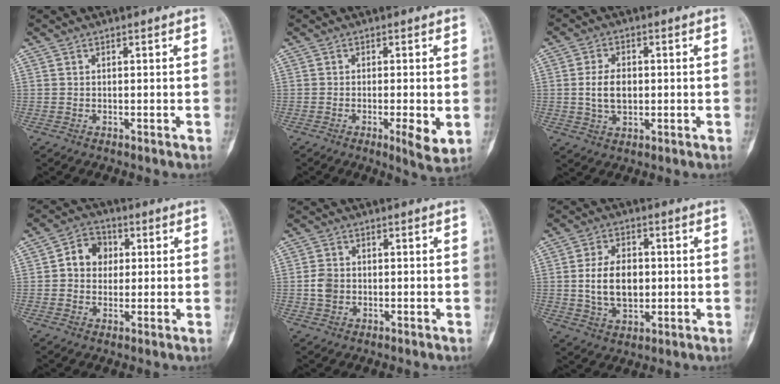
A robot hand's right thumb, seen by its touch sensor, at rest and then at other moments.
{"total": 5.2, "force": [-1.1, 1.1, 5.0], "torque": [-0.078, -0.013, -0.019]}
{"total": 6.2, "force": [0.0, 4.1, 4.7], "torque": [-0.078, 0.002, 0.001]}
{"total": 7.2, "force": [1.0, 6.1, 3.7], "torque": [-0.030, 0.011, 0.008]}
{"total": 3.6, "force": [-0.4, 3.0, 2.0], "torque": [-0.032, 0.007, -0.008]}
{"total": 10.2, "force": [0.0, 6.8, 7.6], "torque": [-0.114, 0.003, 0.003]}